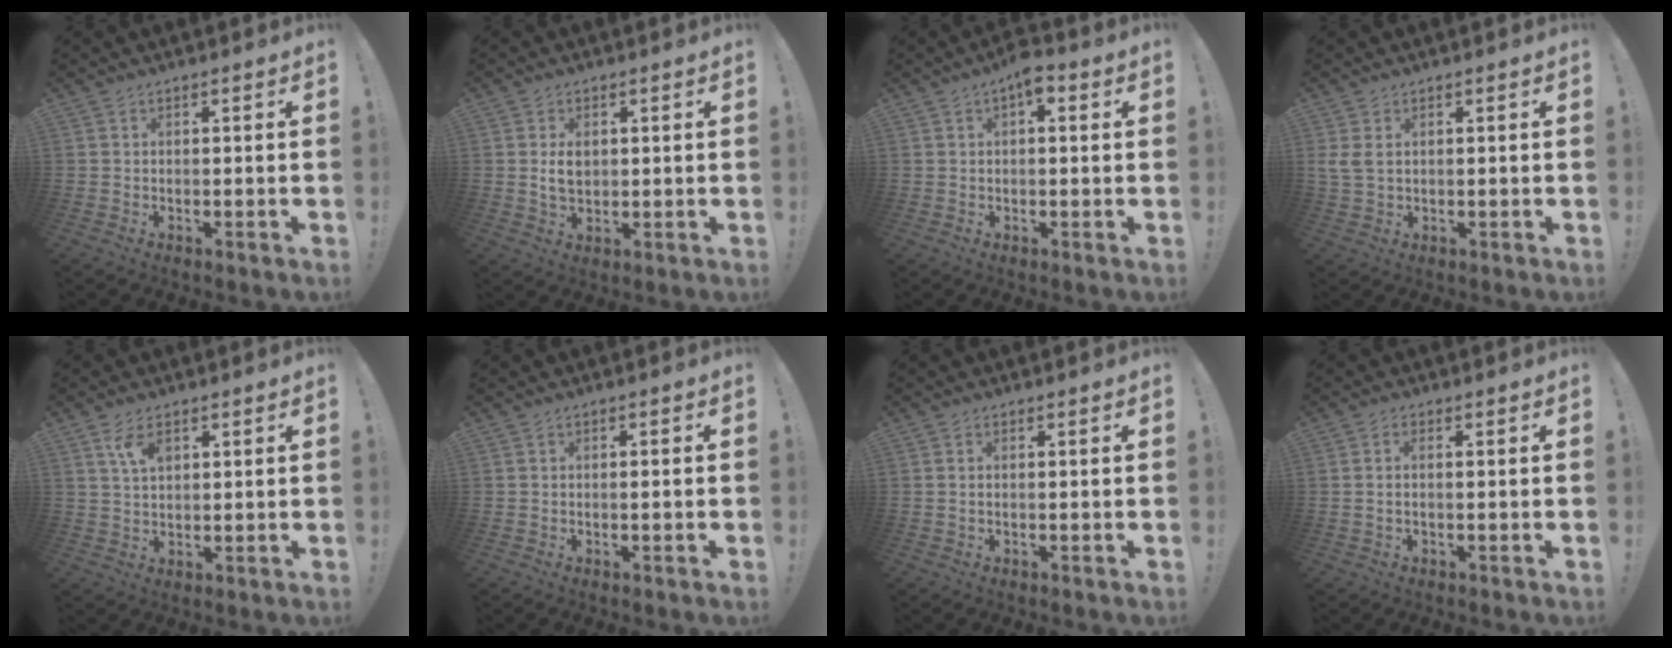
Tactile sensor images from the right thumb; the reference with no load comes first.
{"total": 4.4, "force": [0.7, 3.0, 3.2], "torque": [-0.050, 0.001, 0.009]}
{"total": 4.2, "force": [1.7, 1.9, 3.4], "torque": [-0.042, -0.005, 0.023]}
{"total": 3.7, "force": [1.3, 2.3, 2.5], "torque": [-0.054, 0.000, 0.027]}
{"total": 5.6, "force": [2.7, 2.9, 3.9], "torque": [-0.068, -0.006, 0.049]}
{"total": 1.1, "force": [-0.4, -0.3, 1.0], "torque": [-0.009, -0.004, -0.009]}
{"total": 0.8, "force": [0.1, -0.1, 0.8], "torque": [-0.017, 0.000, 0.002]}
{"total": 1.8, "force": [0.1, 0.2, 1.8], "torque": [-0.036, 0.001, 0.001]}